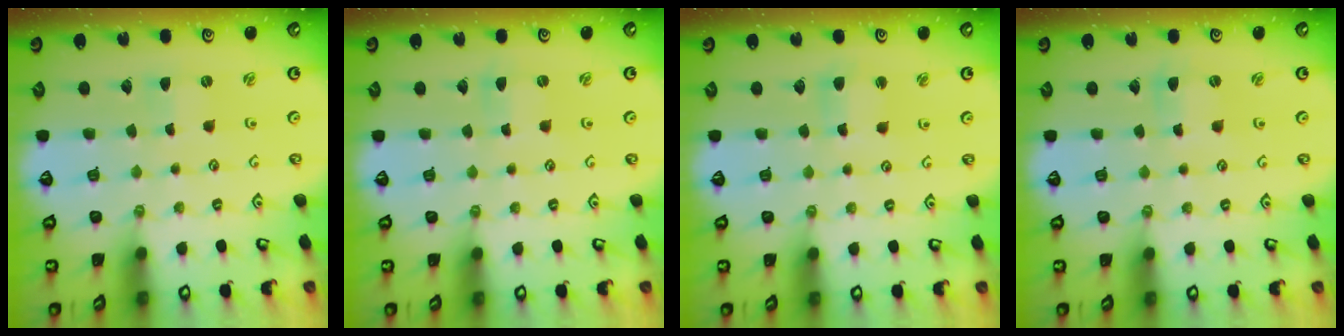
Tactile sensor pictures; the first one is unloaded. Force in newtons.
{"total": 0.7, "press": 0.6, "slide": 0.3}
{"total": 3.3, "press": 3.3, "slide": 0.4}
{"total": 1.2, "press": 1.2, "slide": 0.3}